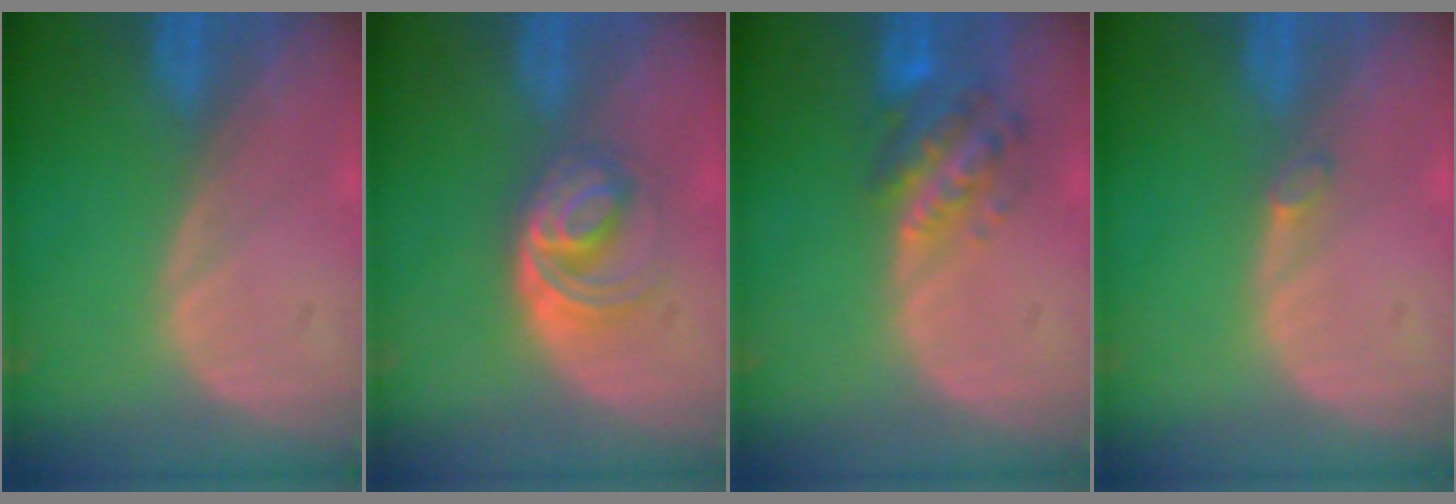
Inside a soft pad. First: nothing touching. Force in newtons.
{"total": 6.1, "press": 5.3, "slide": 3.1}
{"total": 6.0, "press": 5.8, "slide": 1.6}
{"total": 0.9, "press": 0.9, "slide": 0.3}